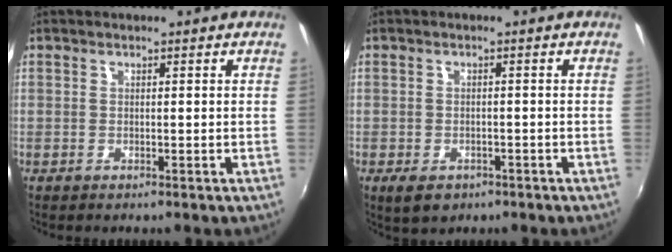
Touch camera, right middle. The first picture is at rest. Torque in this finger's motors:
{"motor_torque": [0.51, -0.43, 0.03, 0.02]}